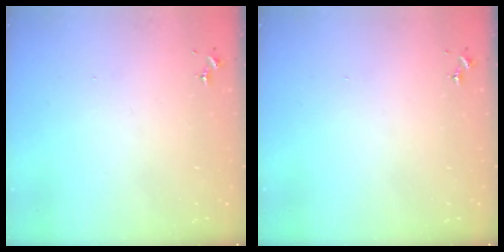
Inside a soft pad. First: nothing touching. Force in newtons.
{"total": 0.0}